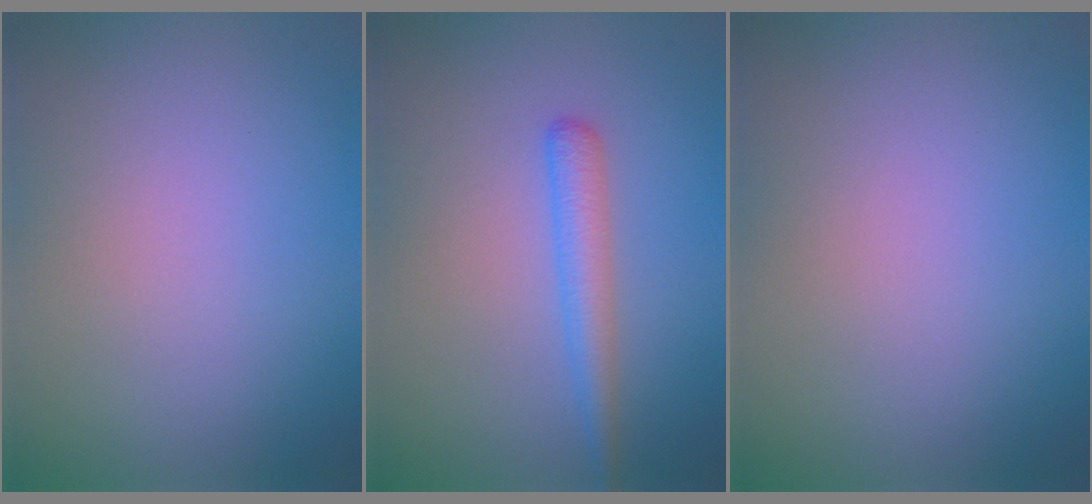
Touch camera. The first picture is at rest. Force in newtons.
{"total": 2.5, "press": 2.5, "slide": 0.1}
{"total": 0.0}